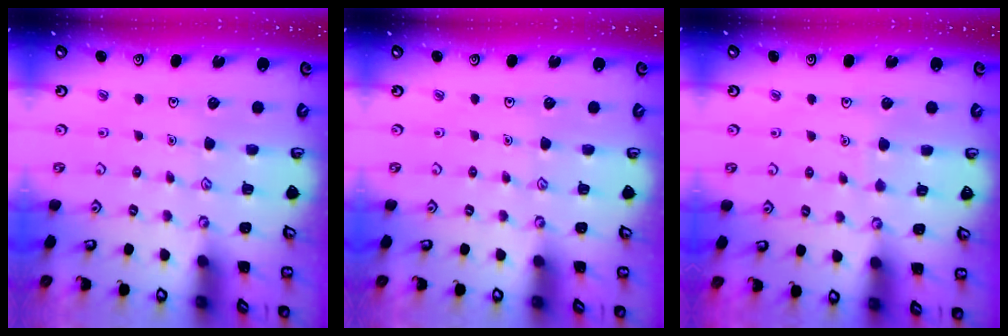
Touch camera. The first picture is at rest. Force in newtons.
{"total": 0.0}
{"total": 1.7, "press": 1.7, "slide": 0.1}